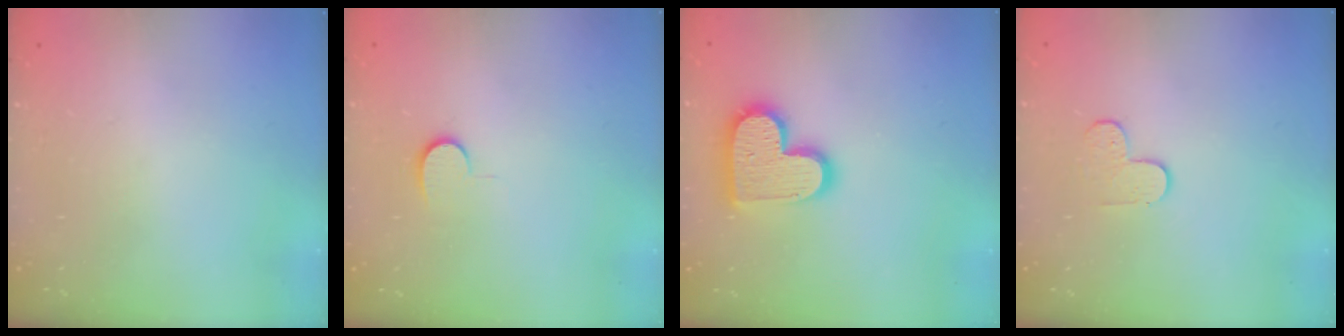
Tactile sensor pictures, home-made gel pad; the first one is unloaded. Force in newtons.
{"total": 5.1, "press": 5.1, "slide": 0.5}
{"total": 14.3, "press": 14.2, "slide": 0.7}
{"total": 4.3, "press": 4.3, "slide": 0.5}